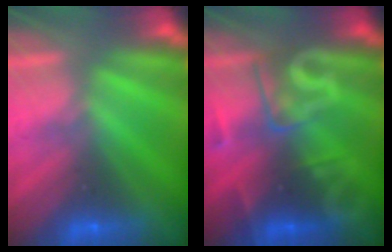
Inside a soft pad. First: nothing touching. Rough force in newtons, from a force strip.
{"total": 2.9}